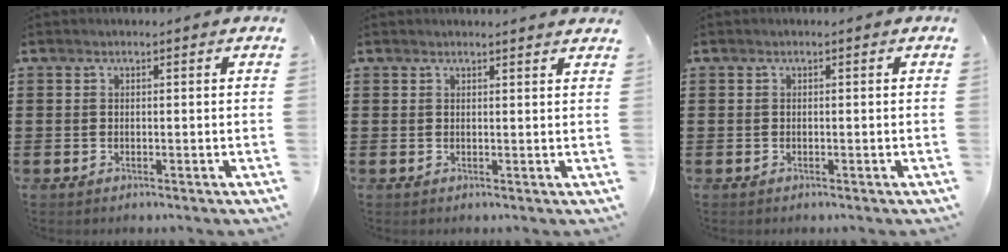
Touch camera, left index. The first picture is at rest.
{"total": 1.4, "force": [1.3, -0.2, 0.3], "torque": [-0.008, -0.002, 0.026]}
{"total": 0.0}